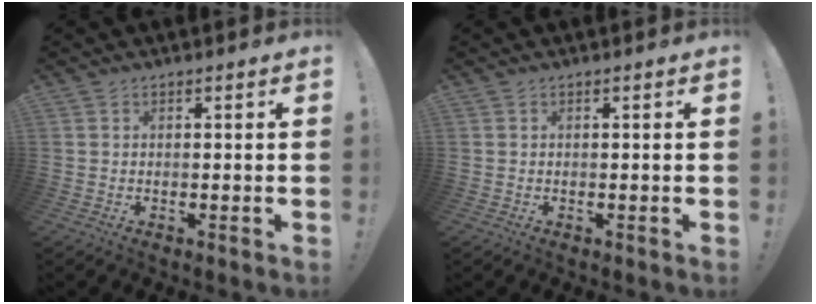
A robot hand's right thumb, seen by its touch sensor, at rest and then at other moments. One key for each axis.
{"total": 0.0}